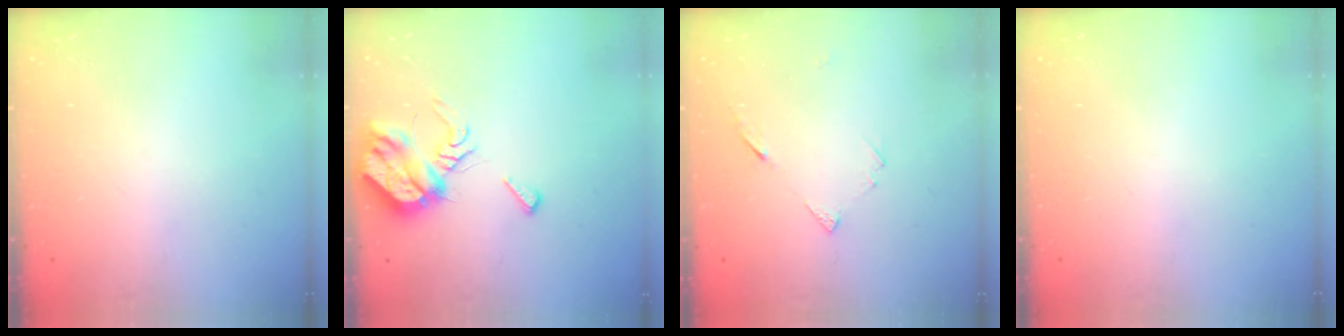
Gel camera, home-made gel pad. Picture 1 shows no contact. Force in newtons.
{"total": 9.3, "press": 9.3, "slide": 0.7}
{"total": 4.3, "press": 4.2, "slide": 0.6}
{"total": 0.0}